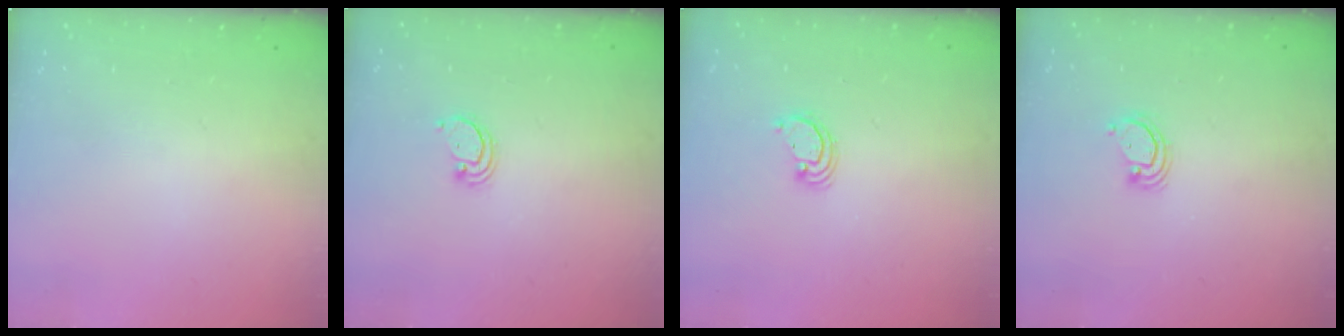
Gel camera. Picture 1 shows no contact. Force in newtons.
{"total": 2.2, "press": 2.2, "slide": 0.2}
{"total": 2.8, "press": 2.8, "slide": 0.2}
{"total": 3.7, "press": 3.7, "slide": 0.3}